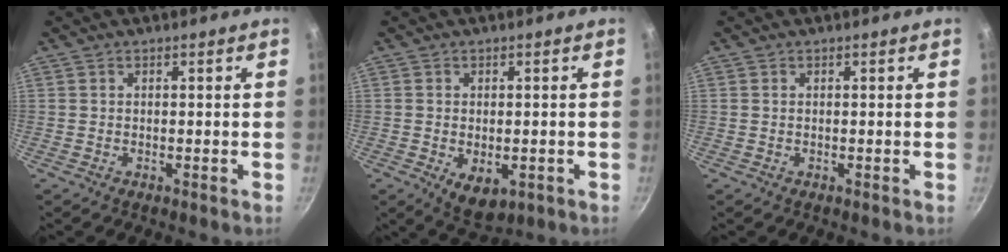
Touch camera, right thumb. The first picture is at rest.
{"total": 6.2, "force": [-1.5, 3.8, 4.7], "torque": [-0.061, -0.010, -0.011]}
{"total": 0.0}